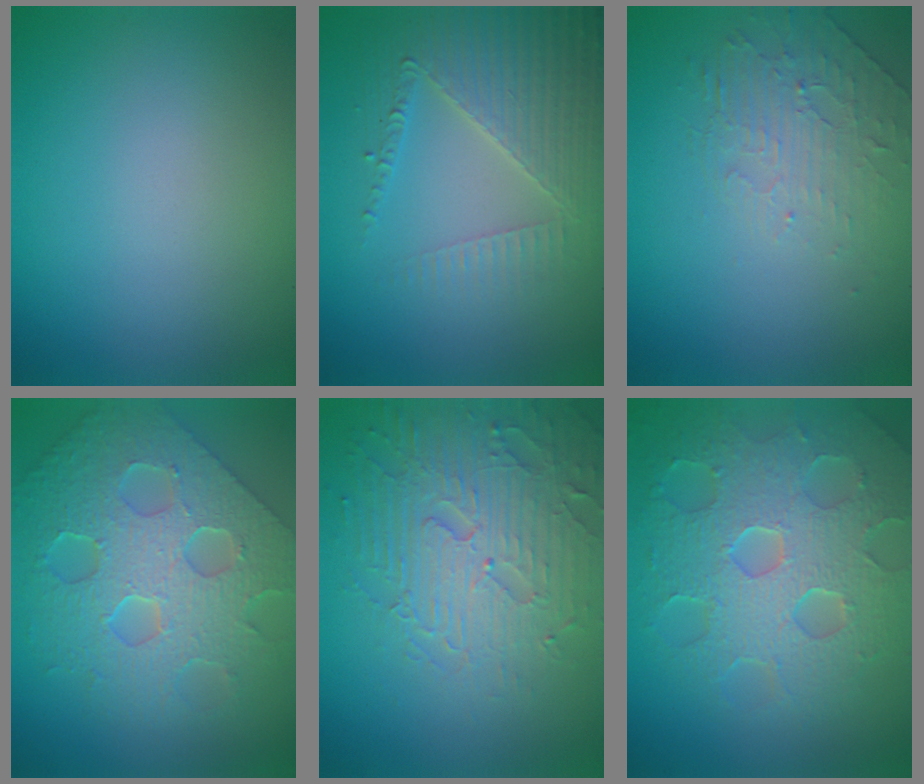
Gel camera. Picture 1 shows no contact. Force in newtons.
{"total": 4.1, "press": 4.0, "slide": 0.6}
{"total": 2.1, "press": 1.2, "slide": 1.7}
{"total": 8.7, "press": 6.4, "slide": 5.9}
{"total": 6.2, "press": 5.2, "slide": 3.4}
{"total": 8.7, "press": 6.1, "slide": 6.1}